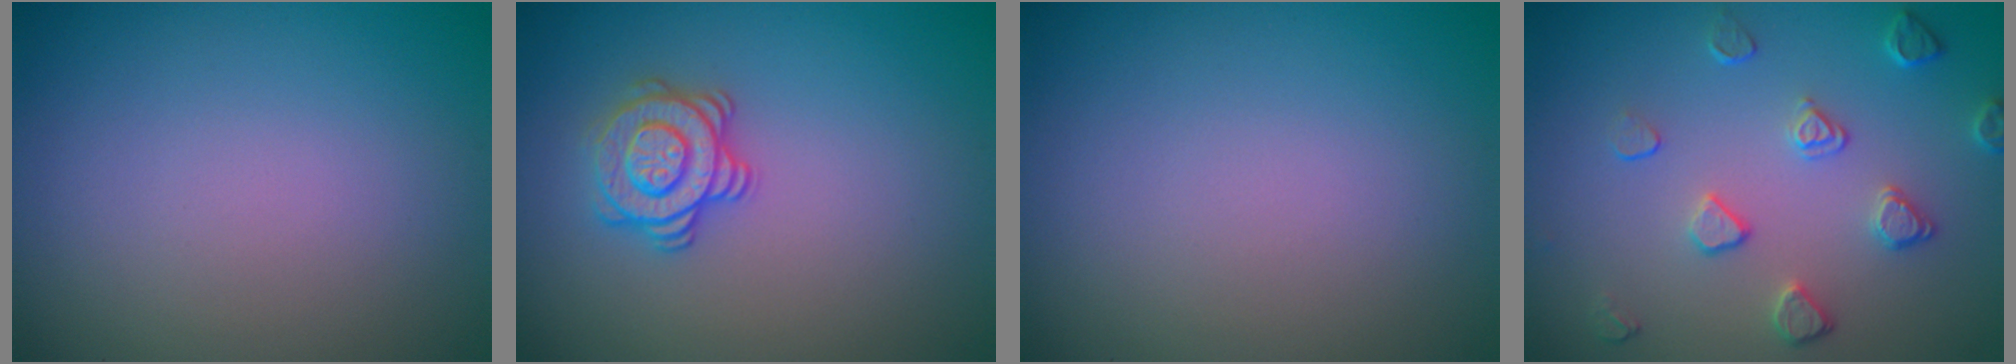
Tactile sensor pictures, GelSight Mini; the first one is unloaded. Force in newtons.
{"total": 2.8, "press": 2.7, "slide": 0.7}
{"total": 0.0}
{"total": 2.4, "press": 1.9, "slide": 1.4}